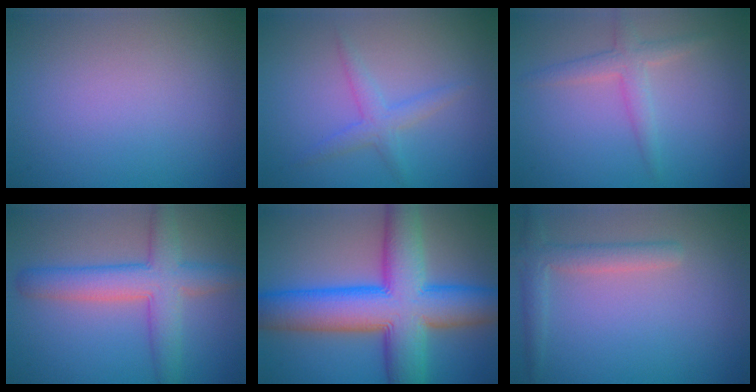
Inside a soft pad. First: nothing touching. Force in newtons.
{"total": 2.1, "press": 2.1, "slide": 0.1}
{"total": 2.4, "press": 2.4, "slide": 0.1}
{"total": 5.9, "press": 5.9, "slide": 0.4}
{"total": 13.0, "press": 12.9, "slide": 0.4}
{"total": 2.6, "press": 2.5, "slide": 0.2}